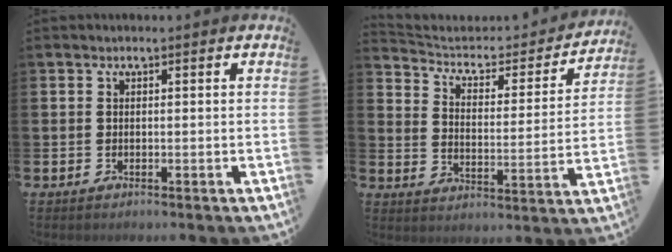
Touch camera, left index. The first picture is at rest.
{"total": 5.0, "force": [4.1, 2.5, 1.2], "torque": [-0.056, -0.033, 0.062]}